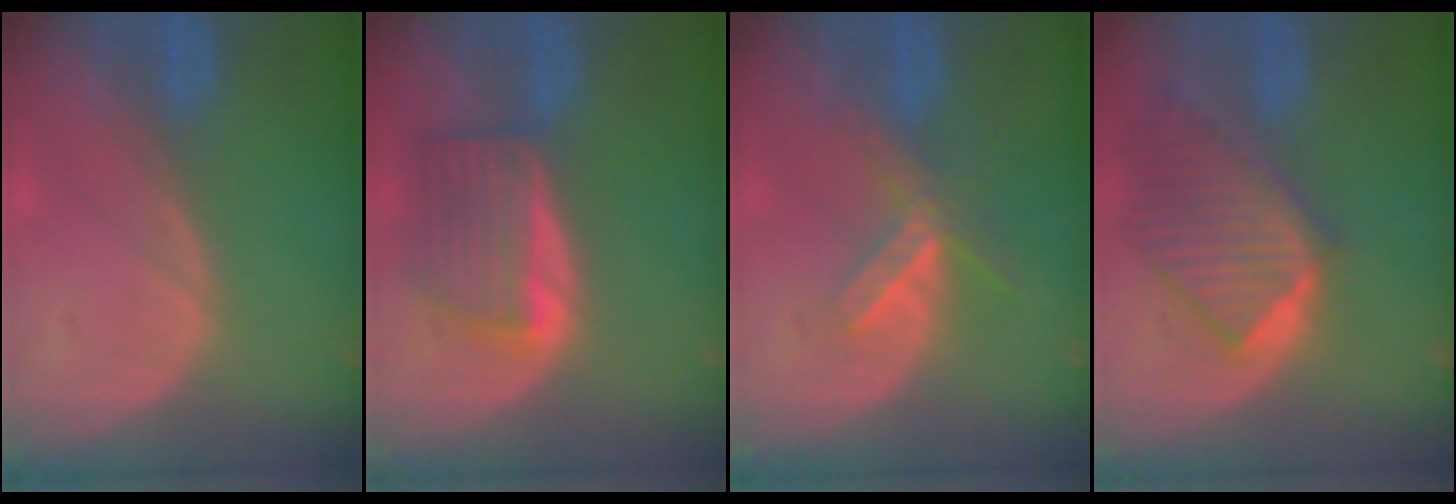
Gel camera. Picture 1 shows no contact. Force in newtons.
{"total": 6.2, "press": 6.2, "slide": 0.4}
{"total": 5.2, "press": 5.1, "slide": 1.0}
{"total": 9.6, "press": 8.4, "slide": 4.6}